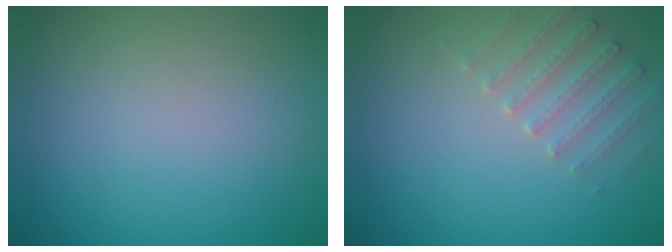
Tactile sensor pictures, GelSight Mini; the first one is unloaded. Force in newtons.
{"total": 2.3, "press": 2.2, "slide": 0.6}